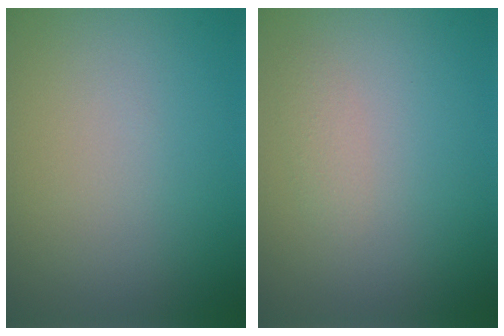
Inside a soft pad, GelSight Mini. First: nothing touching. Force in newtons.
{"total": 1.0, "press": 1.0, "slide": 0.0}